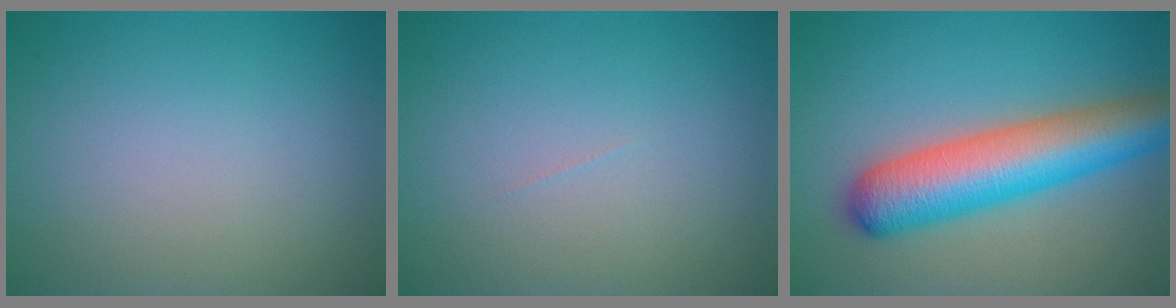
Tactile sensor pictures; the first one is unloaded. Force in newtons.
{"total": 0.0}
{"total": 8.7, "press": 8.7, "slide": 0.4}